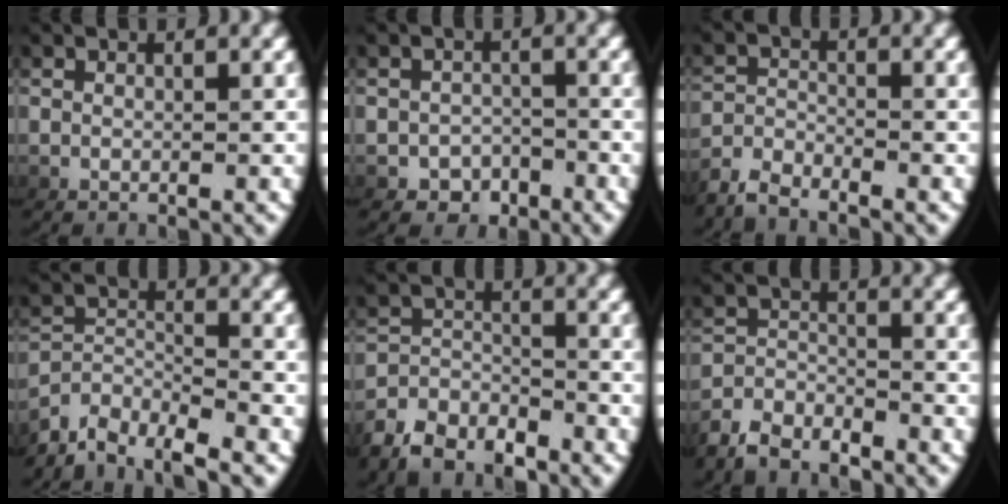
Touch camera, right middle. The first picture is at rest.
{"total": 3.6, "force": [-2.6, 2.5, 0.1], "torque": [0.020, -0.011, -0.042]}
{"total": 2.8, "force": [-2.8, 0.2, 0.5], "torque": [-0.010, -0.004, -0.052]}
{"total": 5.5, "force": [-3.9, 2.8, 2.6], "torque": [-0.062, -0.026, -0.065]}
{"total": 4.1, "force": [-3.6, 1.6, 1.3], "torque": [-0.016, -0.001, -0.063]}
{"total": 3.5, "force": [-3.3, 0.9, 0.7], "torque": [-0.010, -0.001, -0.060]}